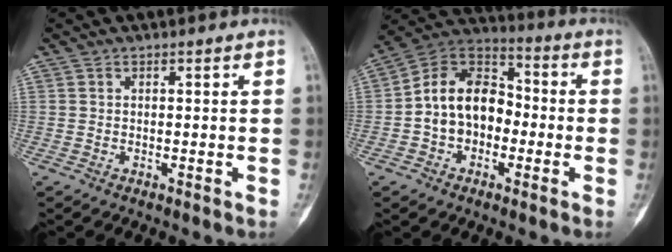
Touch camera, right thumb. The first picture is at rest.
{"total": 13.6, "force": [-1.8, 9.9, 9.1], "torque": [-0.127, 0.046, -0.045]}